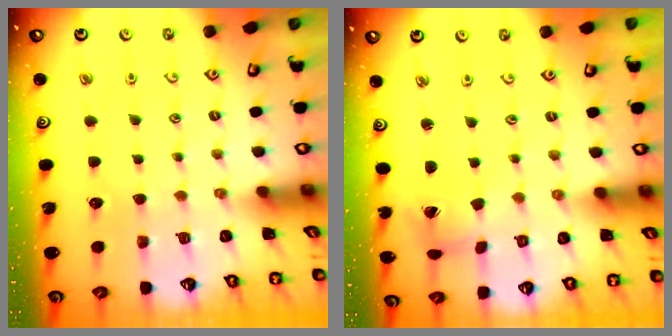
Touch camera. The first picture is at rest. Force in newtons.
{"total": 2.5, "press": 2.5, "slide": 0.4}